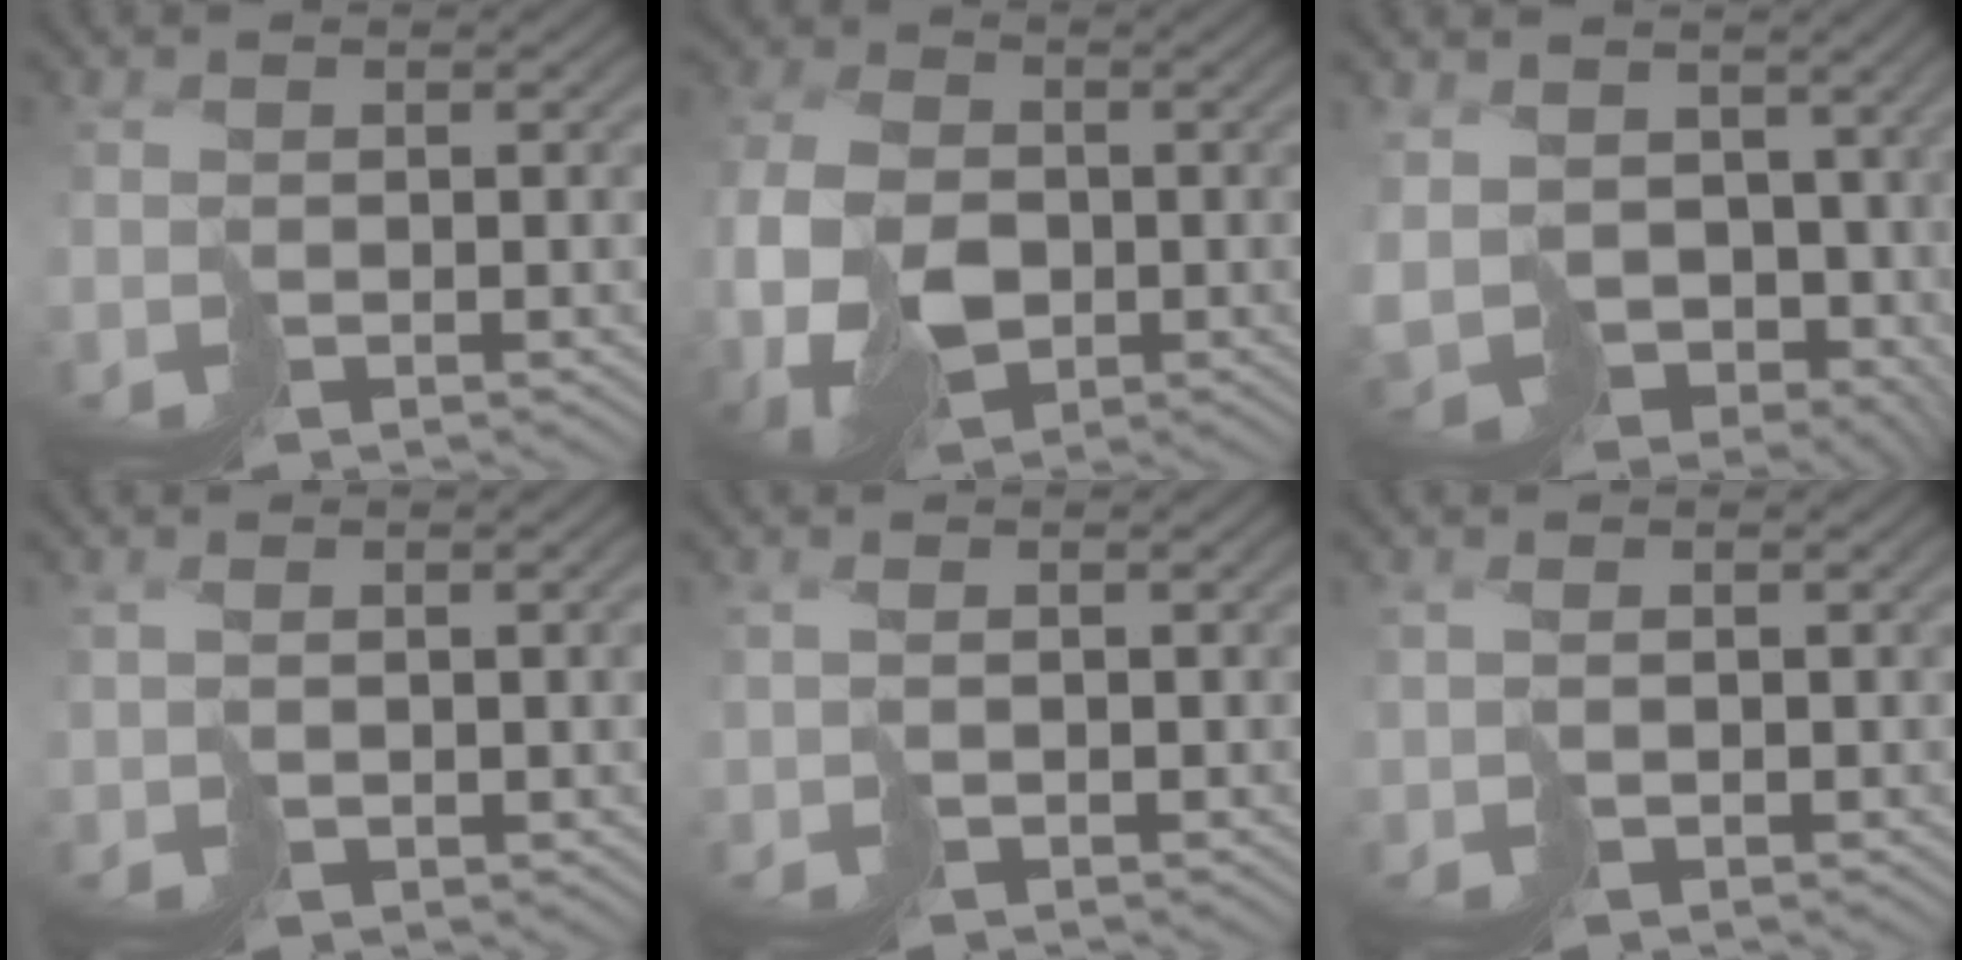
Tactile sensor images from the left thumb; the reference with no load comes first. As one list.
[{"total": 9.4, "force": [-1.3, 6.2, 7.0], "torque": [-0.175, -0.011, -0.026]}, {"total": 12.0, "force": [1.6, 8.7, 8.1], "torque": [-0.202, -0.038, 0.065]}, {"total": 2.6, "force": [1.1, 1.0, 2.1], "torque": [-0.048, 0.002, 0.030]}, {"total": 1.3, "force": [0.9, 0.4, 0.8], "torque": [-0.023, 0.001, 0.023]}, {"total": 1.6, "force": [1.1, 0.6, 0.9], "torque": [-0.028, 0.000, 0.027]}]